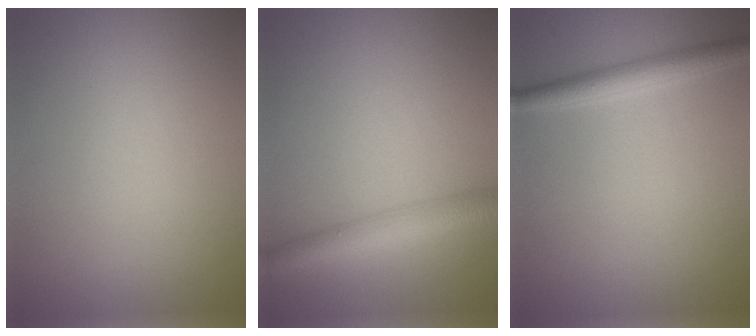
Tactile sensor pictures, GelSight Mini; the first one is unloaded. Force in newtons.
{"total": 4.1, "press": 4.1, "slide": 0.1}
{"total": 2.6, "press": 2.6, "slide": 0.0}